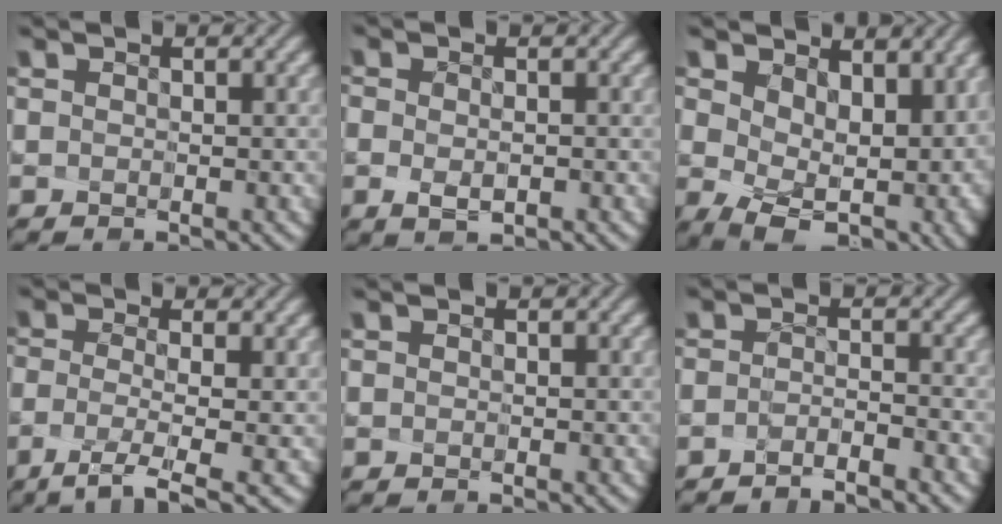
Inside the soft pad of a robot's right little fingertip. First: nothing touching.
{"total": 1.6, "force": [-1.3, 0.3, 0.8], "torque": [-0.007, -0.020, -0.009]}
{"total": 10.9, "force": [1.1, 7.0, 8.3], "torque": [-0.113, -0.036, 0.061]}
{"total": 3.3, "force": [-2.4, -0.7, 2.2], "torque": [-0.047, -0.026, -0.036]}
{"total": 0.0}
{"total": 2.7, "force": [-2.4, -1.3, -0.3], "torque": [0.005, -0.018, -0.032]}